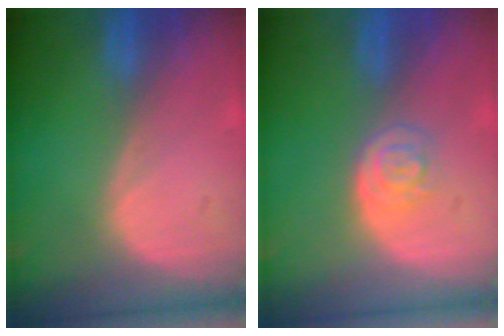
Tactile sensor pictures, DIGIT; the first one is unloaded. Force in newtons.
{"total": 3.3, "press": 3.2, "slide": 0.6}